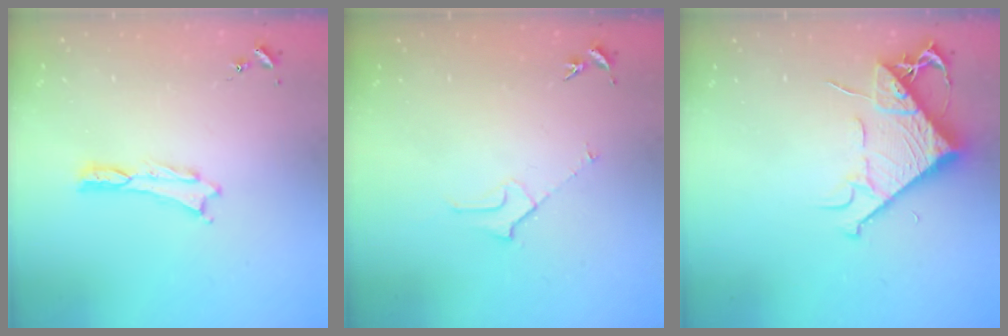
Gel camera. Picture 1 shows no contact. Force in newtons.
{"total": 2.3, "press": 2.3, "slide": 0.2}
{"total": 8.2, "press": 8.1, "slide": 1.1}